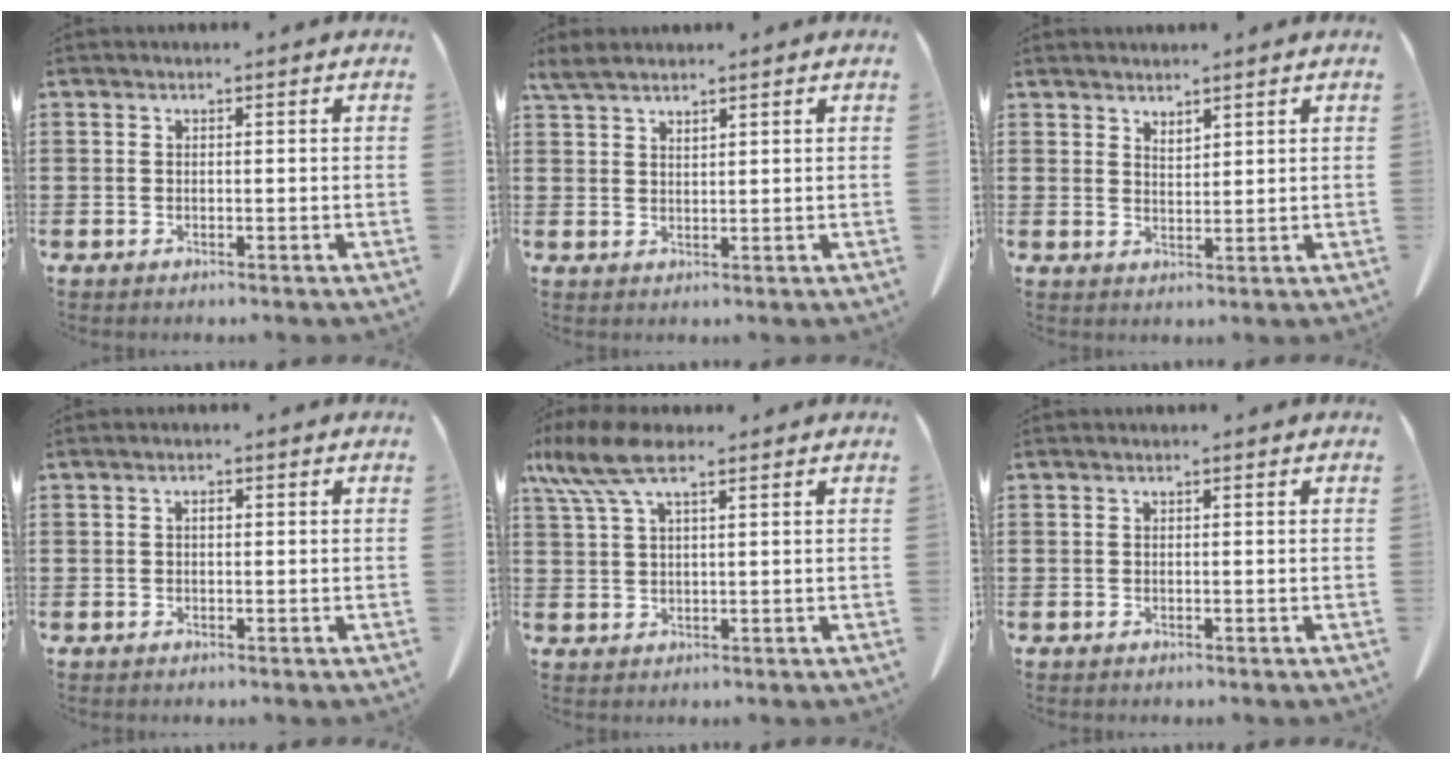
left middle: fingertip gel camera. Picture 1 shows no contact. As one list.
[{"total": 2.5, "force": [2.3, 0.3, 0.9], "torque": [-0.024, 0.000, 0.044]}, {"total": 2.0, "force": [2.0, 0.2, 0.0], "torque": [-0.004, 0.000, 0.039]}, {"total": 0.9, "force": [0.1, 0.4, 0.8], "torque": [-0.017, 0.004, 0.001]}, {"total": 7.6, "force": [4.5, 2.3, 5.8], "torque": [-0.141, -0.008, 0.073]}, {"total": 0.0}]